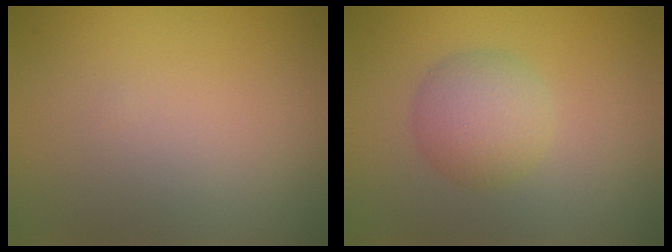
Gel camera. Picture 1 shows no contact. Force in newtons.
{"total": 3.5, "press": 3.5, "slide": 0.1}